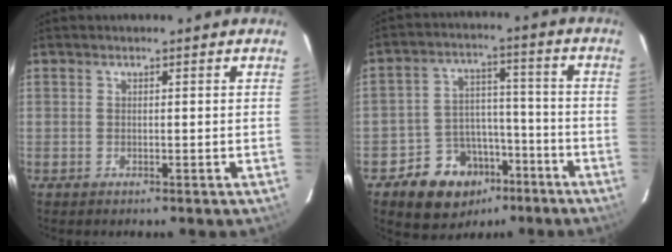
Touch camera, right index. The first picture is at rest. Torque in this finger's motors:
{"motor_torque": [0.67, -0.81, 0.25, 0.03]}